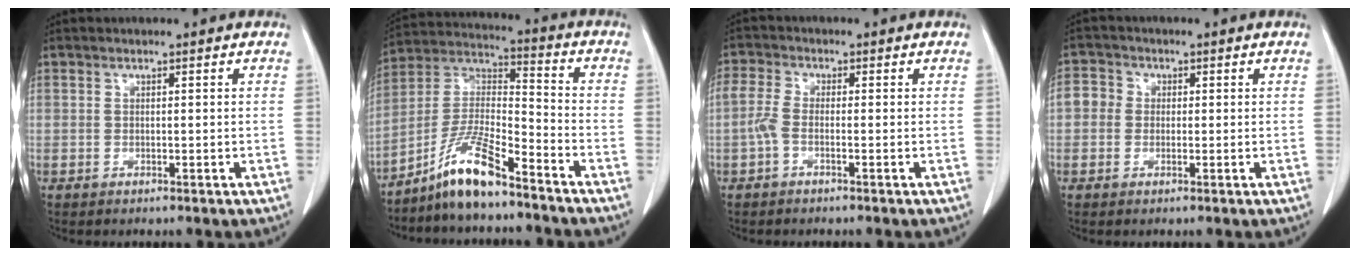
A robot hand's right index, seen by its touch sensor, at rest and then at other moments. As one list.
[{"total": 10.8, "force": [-8.1, 1.4, 7.0], "torque": [-0.147, 0.005, -0.154]}, {"total": 2.9, "force": [-1.0, 1.0, 2.5], "torque": [-0.066, 0.009, -0.027]}, {"total": 3.7, "force": [0.1, 3.5, 1.3], "torque": [-0.020, 0.014, -0.004]}]